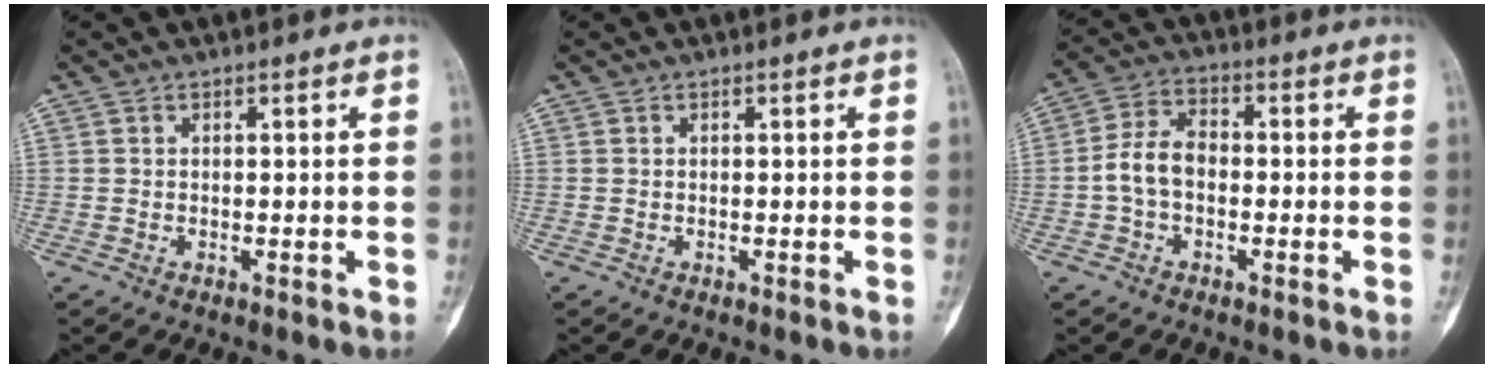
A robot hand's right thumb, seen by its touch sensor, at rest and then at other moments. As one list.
[{"total": 0.0}, {"total": 6.9, "force": [-1.2, 4.5, 5.0], "torque": [-0.091, 0.026, -0.032]}]